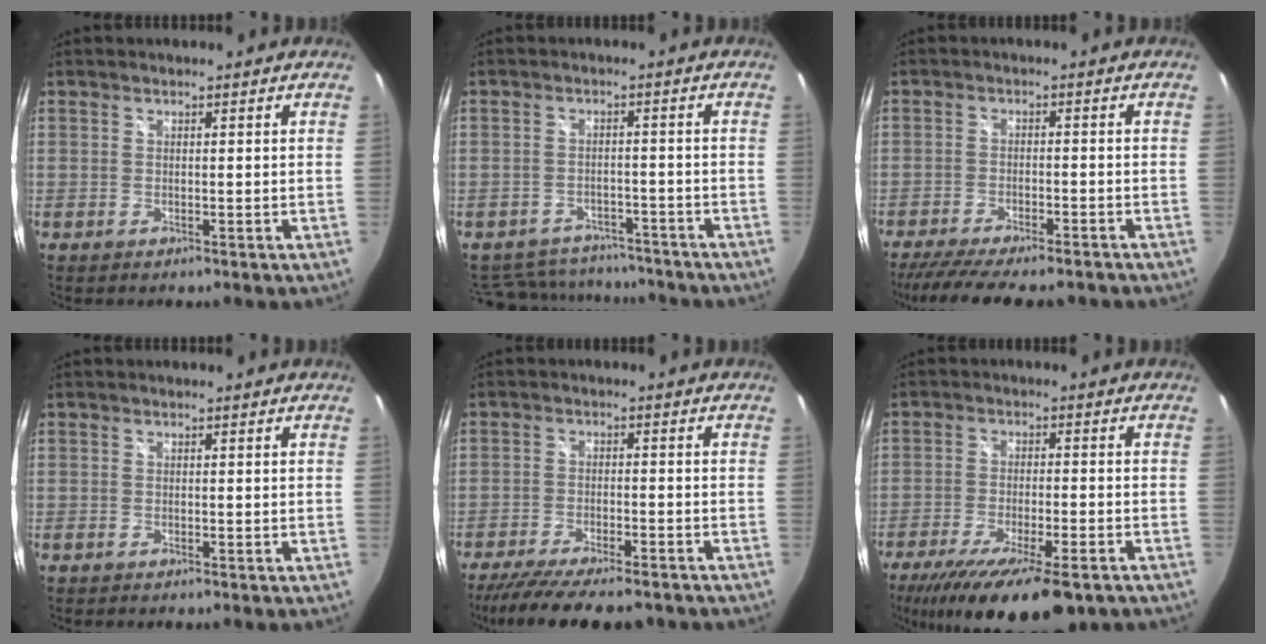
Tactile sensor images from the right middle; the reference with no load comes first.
{"total": 12.4, "force": [-10.5, 5.9, 3.2], "torque": [-0.087, 0.022, -0.137]}
{"total": 14.9, "force": [-12.6, 3.2, 7.4], "torque": [-0.150, -0.033, -0.189]}
{"total": 0.7, "force": [-0.6, 0.3, 0.2], "torque": [-0.005, -0.003, -0.015]}
{"total": 15.8, "force": [-13.4, 3.4, 7.8], "torque": [-0.156, -0.033, -0.204]}
{"total": 18.6, "force": [-13.2, 4.9, 12.2], "torque": [-0.233, -0.063, -0.204]}